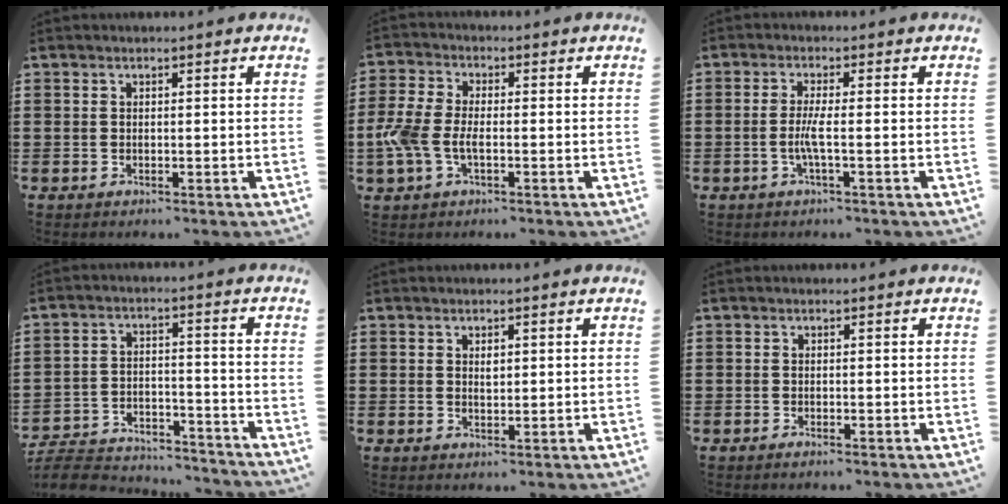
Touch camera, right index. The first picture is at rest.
{"total": 5.6, "force": [-1.7, 2.8, 4.6], "torque": [-0.120, -0.006, -0.039]}
{"total": 3.2, "force": [-0.9, 0.0, 3.0], "torque": [-0.069, -0.010, -0.023]}
{"total": 7.1, "force": [-6.8, 1.0, 1.5], "torque": [-0.037, 0.010, -0.136]}
{"total": 1.2, "force": [0.5, 0.7, 0.9], "torque": [-0.011, 0.003, 0.006]}
{"total": 0.6, "force": [-0.5, -0.2, 0.2], "torque": [-0.005, -0.003, -0.010]}